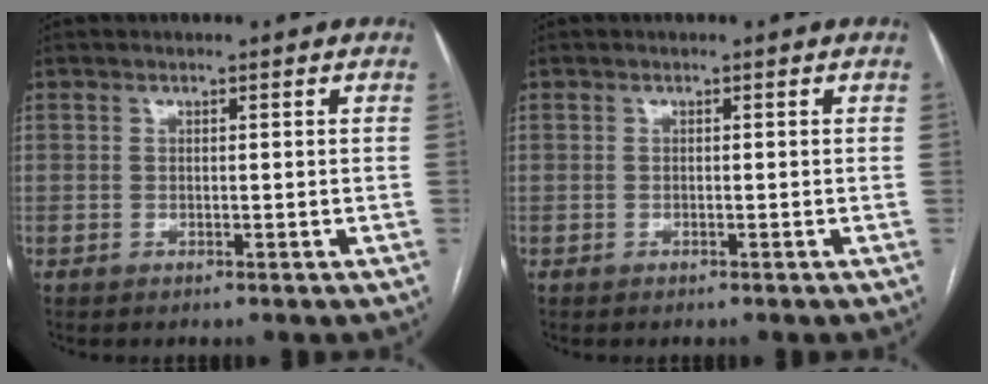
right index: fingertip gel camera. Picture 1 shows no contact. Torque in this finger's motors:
{"motor_torque": [0.76, 0.79, -0.08, 0.00]}